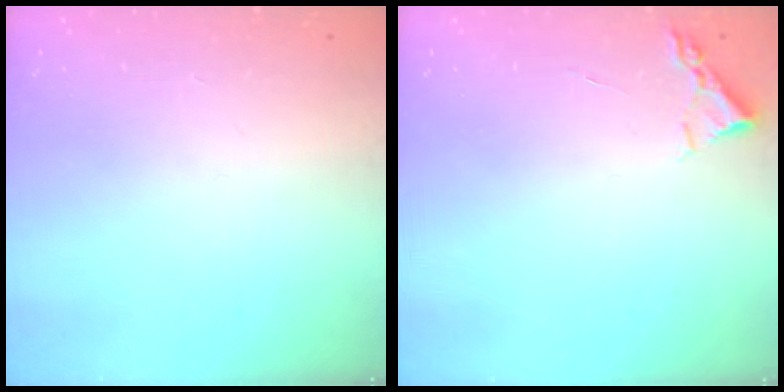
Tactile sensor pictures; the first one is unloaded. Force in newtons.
{"total": 2.2, "press": 2.2, "slide": 0.3}